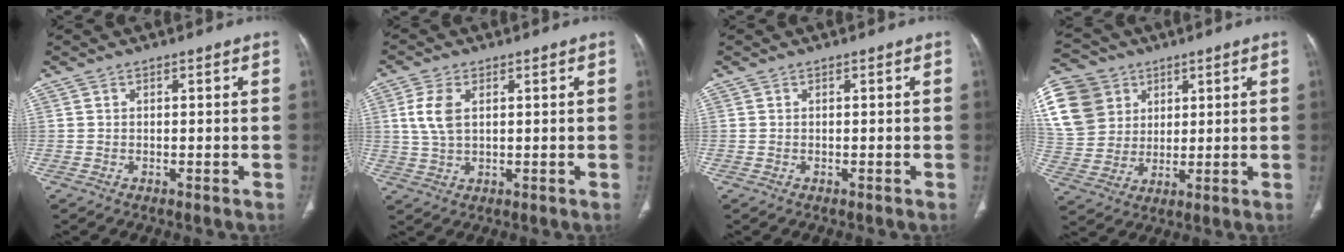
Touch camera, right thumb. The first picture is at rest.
{"total": 6.0, "force": [1.4, 3.5, 4.7], "torque": [-0.102, 0.004, 0.029]}
{"total": 0.0}
{"total": 23.5, "force": [8.1, 19.4, 10.5], "torque": [-0.275, 0.042, 0.172]}